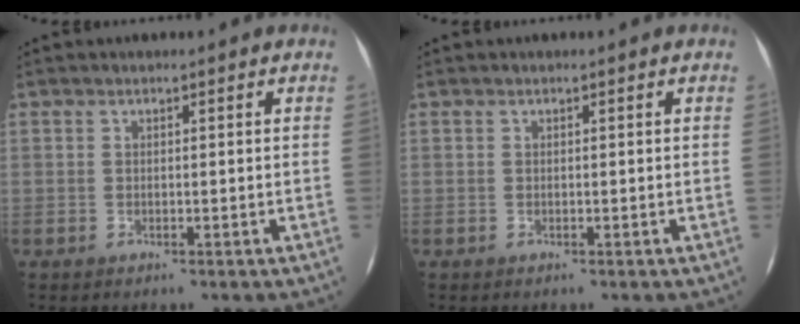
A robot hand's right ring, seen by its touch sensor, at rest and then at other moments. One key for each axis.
{"total": 0.0}